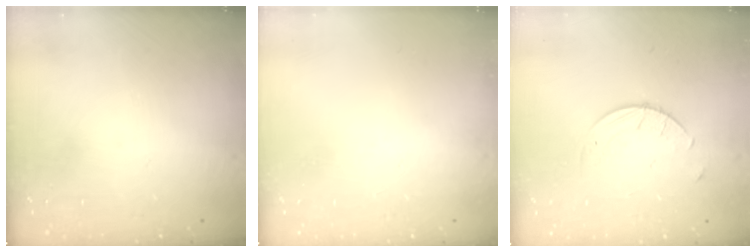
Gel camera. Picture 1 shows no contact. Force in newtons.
{"total": 0.0}
{"total": 3.8, "press": 3.8, "slide": 0.3}